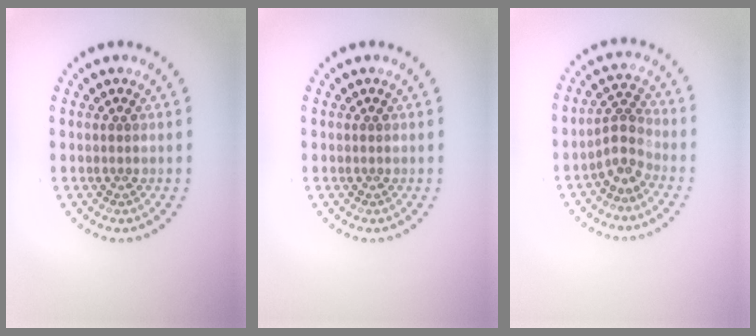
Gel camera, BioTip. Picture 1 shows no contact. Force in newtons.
{"total": 0.0}
{"total": 2.5, "press": 1.7, "slide": 1.9}